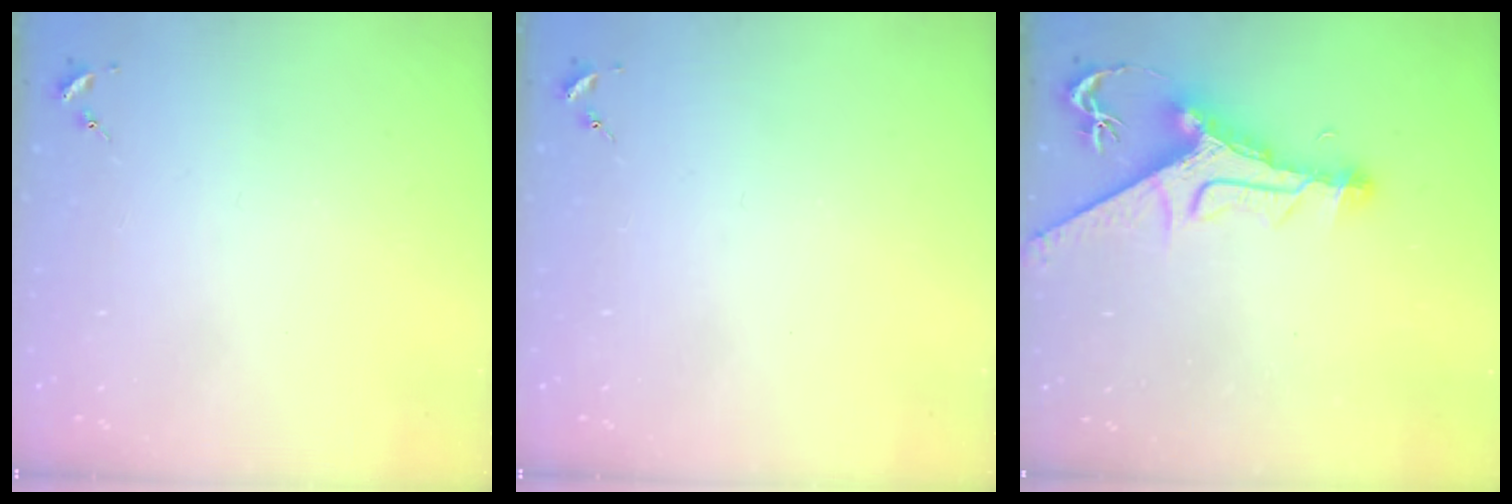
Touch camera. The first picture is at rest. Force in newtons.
{"total": 0.0}
{"total": 12.3, "press": 12.2, "slide": 1.7}